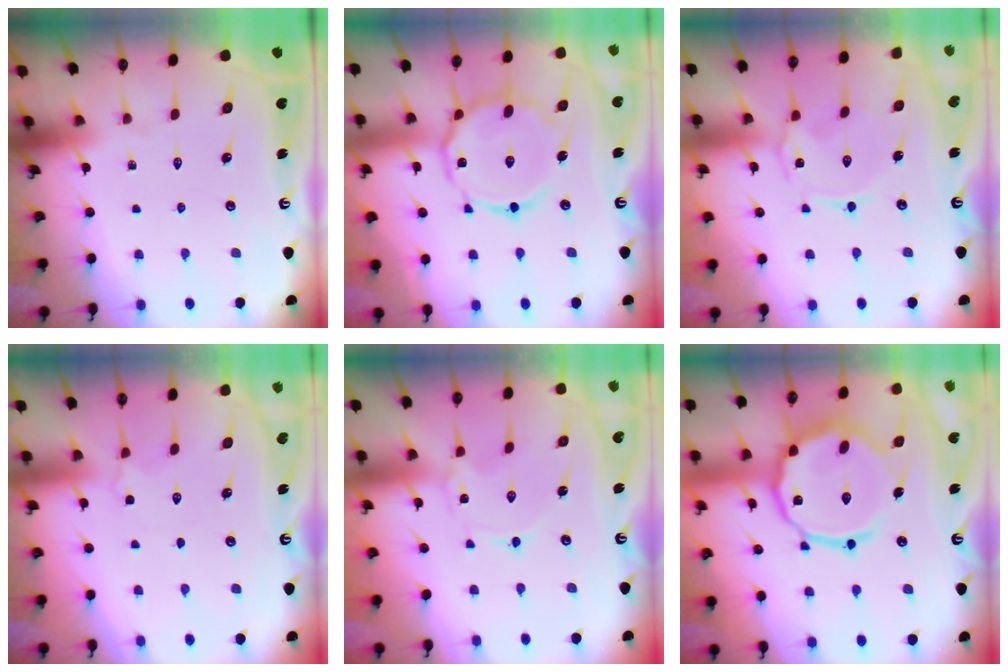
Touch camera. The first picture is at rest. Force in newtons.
{"total": 15.2, "press": 15.1, "slide": 1.2}
{"total": 1.6, "press": 1.5, "slide": 0.6}
{"total": 1.3, "press": 1.2, "slide": 0.5}
{"total": 0.0}
{"total": 15.9, "press": 15.9, "slide": 1.3}